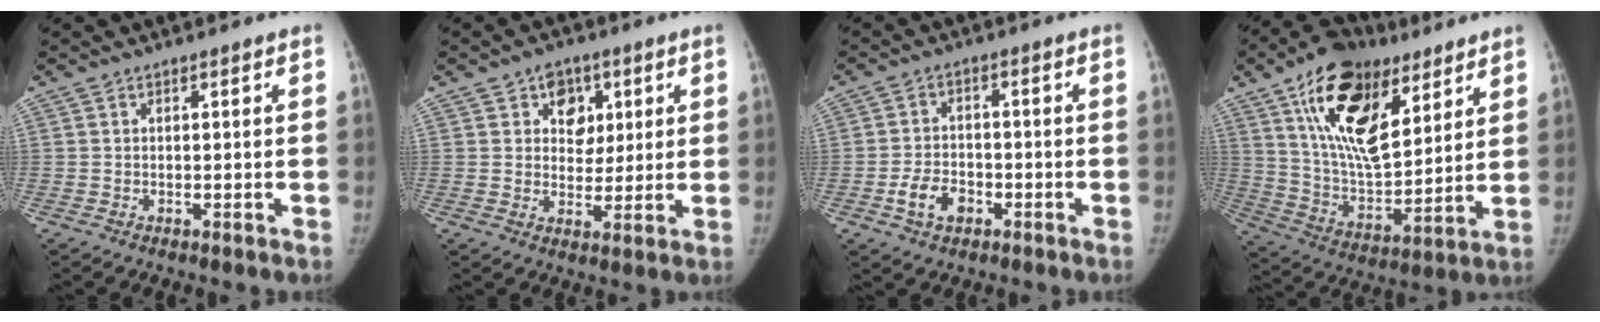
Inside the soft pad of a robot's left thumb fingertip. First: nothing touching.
{"total": 6.8, "force": [2.7, 5.4, 3.1], "torque": [-0.003, -0.007, 0.038]}
{"total": 6.0, "force": [-2.6, 4.1, 3.4], "torque": [-0.052, 0.018, -0.045]}
{"total": 22.4, "force": [11.6, 11.2, 15.6], "torque": [-0.240, -0.048, 0.208]}